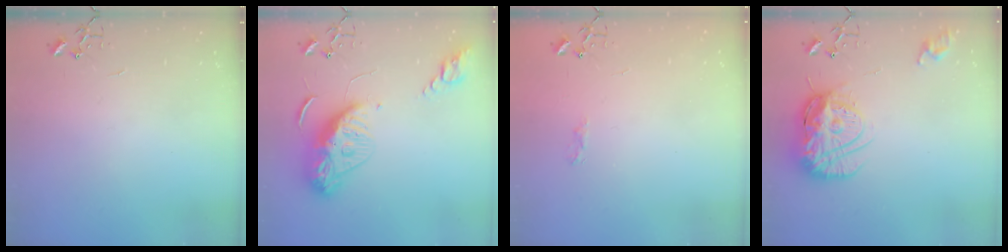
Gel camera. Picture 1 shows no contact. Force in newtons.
{"total": 12.9, "press": 12.9, "slide": 1.2}
{"total": 5.6, "press": 5.6, "slide": 0.6}
{"total": 17.6, "press": 17.5, "slide": 1.6}